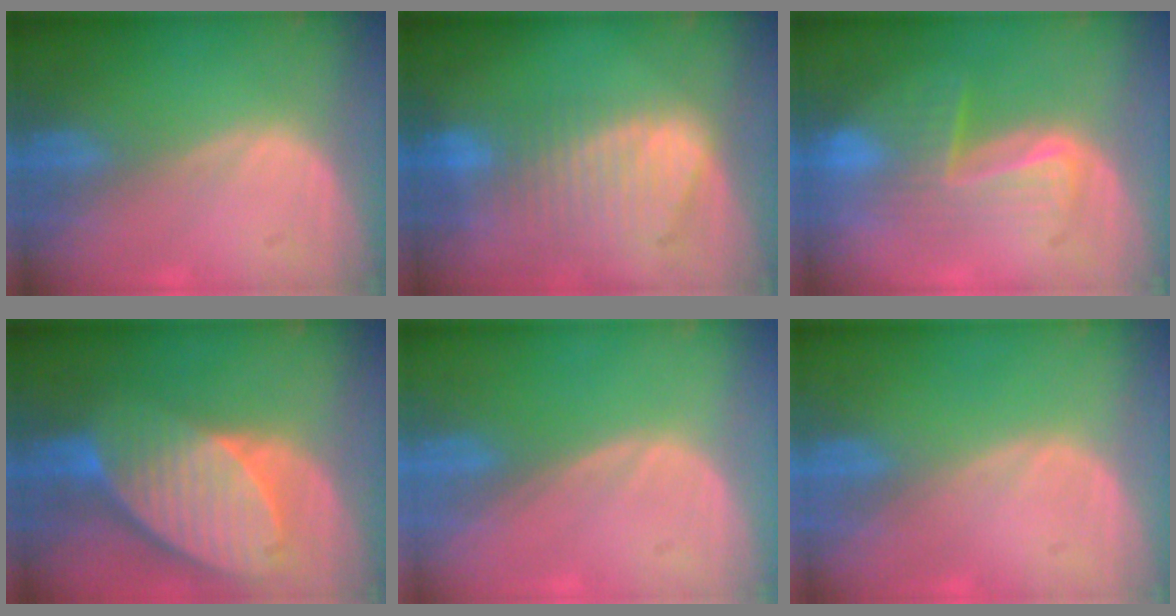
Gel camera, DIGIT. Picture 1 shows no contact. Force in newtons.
{"total": 9.2, "press": 8.1, "slide": 4.5}
{"total": 6.8, "press": 6.6, "slide": 1.5}
{"total": 10.2, "press": 8.9, "slide": 5.0}
{"total": 0.0}
{"total": 0.0}